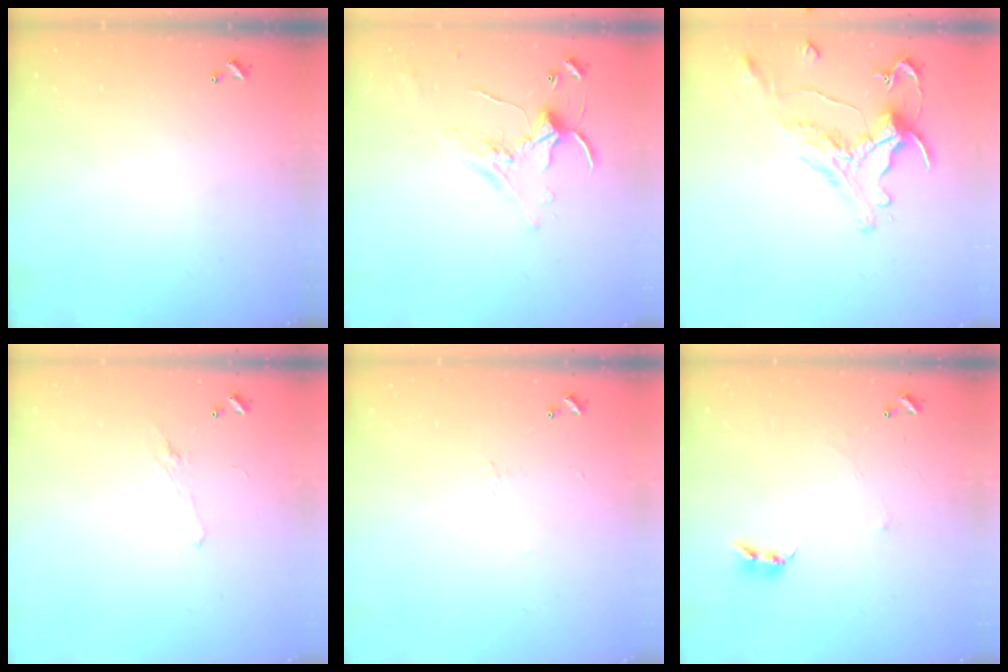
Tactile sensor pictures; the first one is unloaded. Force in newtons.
{"total": 1.5, "press": 1.5, "slide": 0.3}
{"total": 0.7, "press": 0.1, "slide": 0.7}
{"total": 2.2, "press": 2.1, "slide": 0.8}
{"total": 0.6, "press": 0.4, "slide": 0.5}
{"total": 2.4, "press": 2.4, "slide": 0.4}